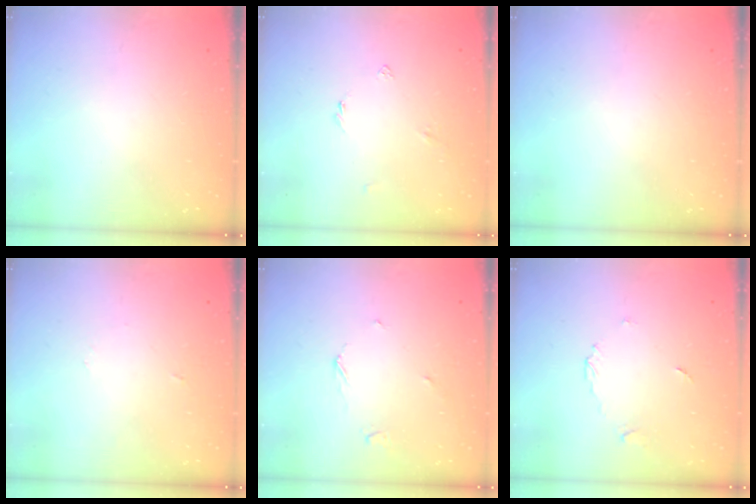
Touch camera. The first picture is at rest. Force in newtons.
{"total": 2.5, "press": 2.4, "slide": 0.5}
{"total": 0.0}
{"total": 2.5, "press": 2.5, "slide": 0.2}
{"total": 2.8, "press": 2.8, "slide": 0.2}
{"total": 3.6, "press": 3.6, "slide": 0.4}